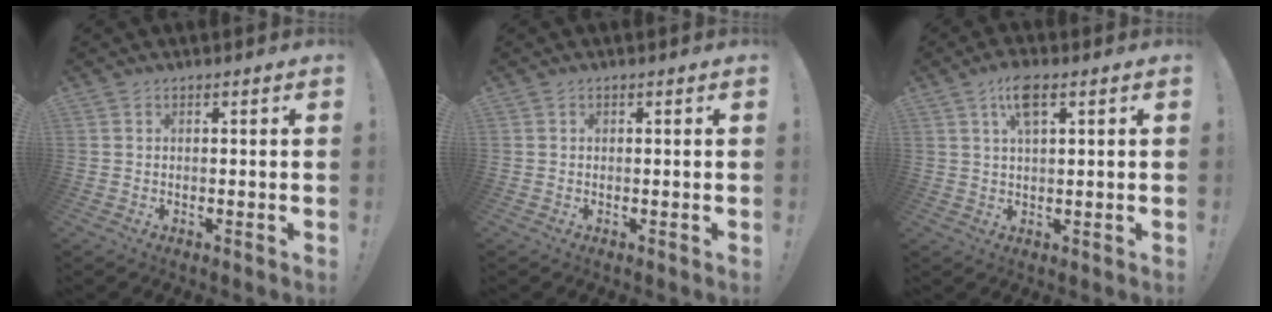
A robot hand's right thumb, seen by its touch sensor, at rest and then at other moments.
{"total": 0.0}
{"total": 6.9, "force": [3.5, 2.4, 5.5], "torque": [-0.096, 0.002, 0.059]}